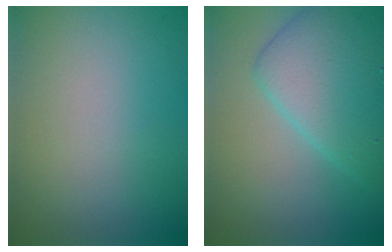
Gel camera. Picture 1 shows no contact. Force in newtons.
{"total": 6.4, "press": 6.4, "slide": 0.1}